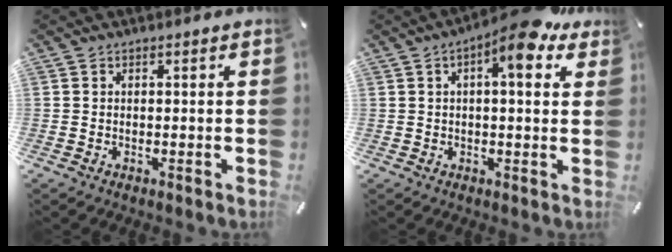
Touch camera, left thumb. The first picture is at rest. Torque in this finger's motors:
{"motor_torque": [0.89, 0.88, 1.14, -1.06, 0.28]}